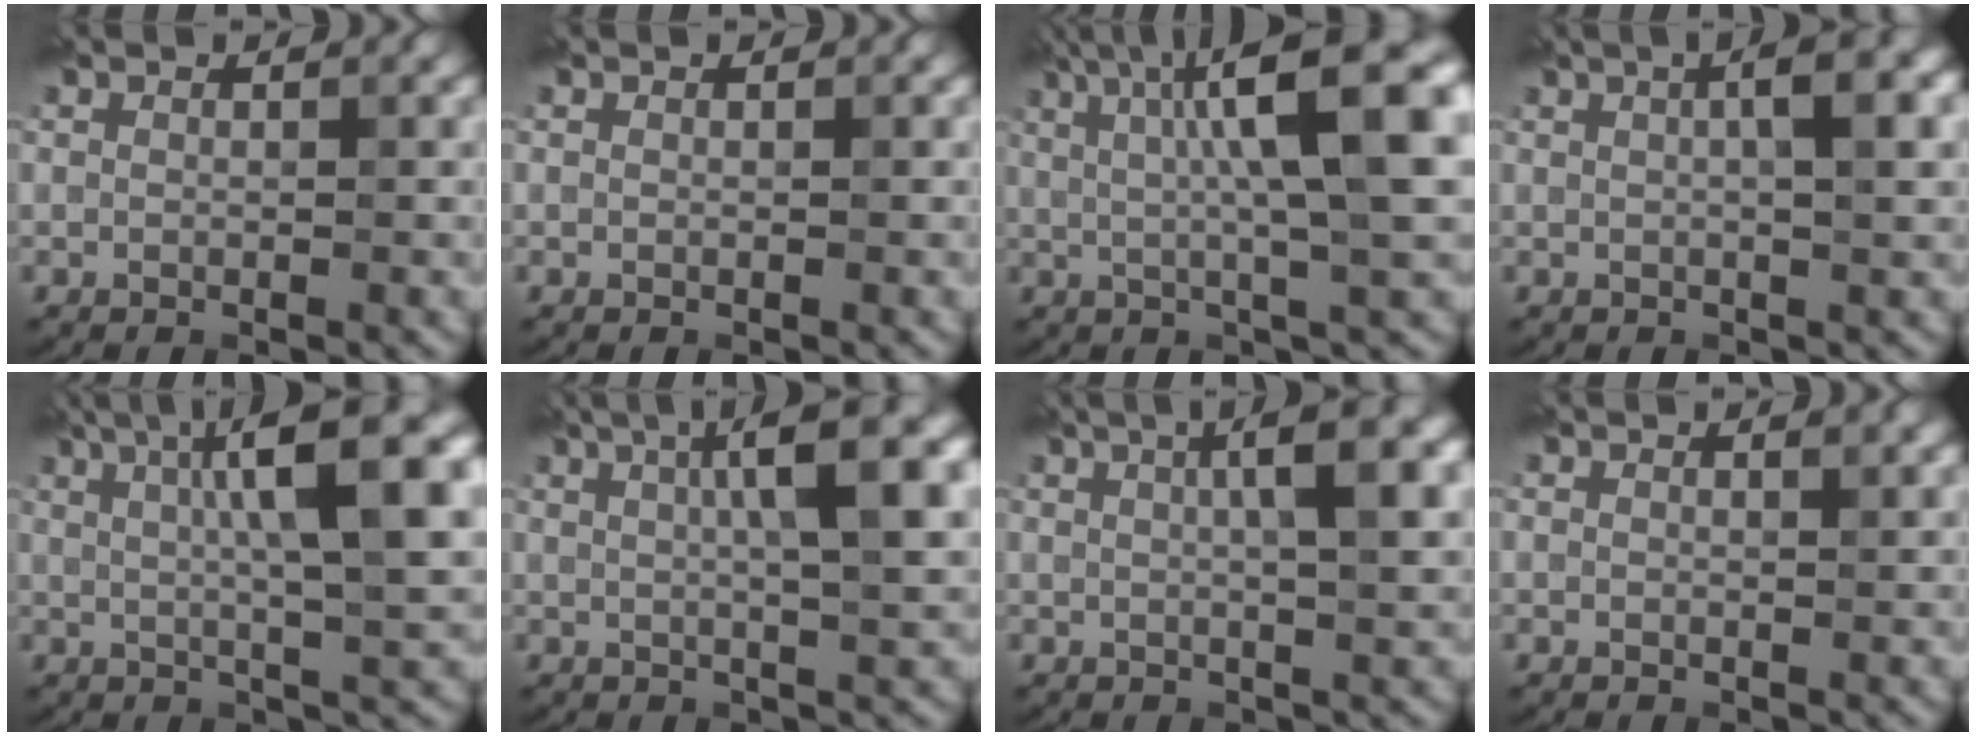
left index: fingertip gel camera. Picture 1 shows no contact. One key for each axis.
{"total": 0.0}
{"total": 13.4, "fx": 3.5, "fy": 3.2, "fz": 12.6, "tx": -0.159, "ty": 0.020, "tz": 0.051}
{"total": 4.8, "fx": 1.2, "fy": 1.3, "fz": 4.5, "tx": -0.055, "ty": 0.017, "tz": 0.012}
{"total": 12.3, "fx": 3.8, "fy": 2.9, "fz": 11.4, "tx": -0.140, "ty": 0.017, "tz": 0.056}
{"total": 9.0, "fx": 2.7, "fy": 2.0, "fz": 8.4, "tx": -0.108, "ty": 0.017, "tz": 0.038}
{"total": 6.4, "fx": 1.9, "fy": 1.5, "fz": 6.0, "tx": -0.075, "ty": 0.016, "tz": 0.025}
{"total": 0.7, "fx": 0.5, "fy": 0.1, "fz": 0.4, "tx": -0.005, "ty": 0.000, "tz": 0.007}